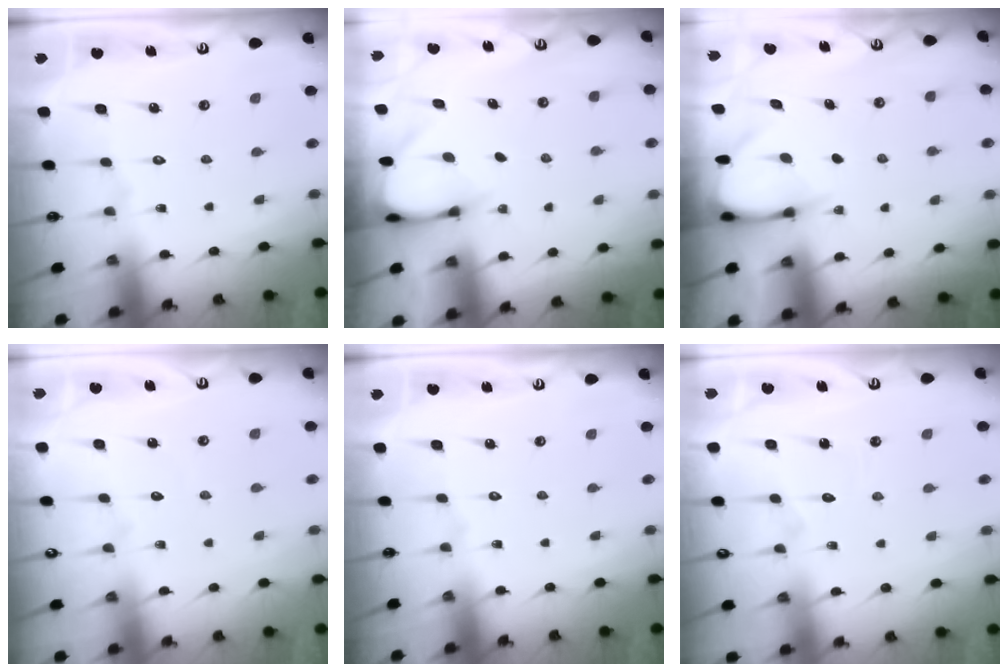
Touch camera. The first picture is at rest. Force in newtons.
{"total": 2.8, "press": 2.8, "slide": 0.2}
{"total": 3.4, "press": 3.4, "slide": 0.3}
{"total": 2.4, "press": 2.4, "slide": 0.2}
{"total": 0.0}
{"total": 2.9, "press": 2.9, "slide": 0.2}